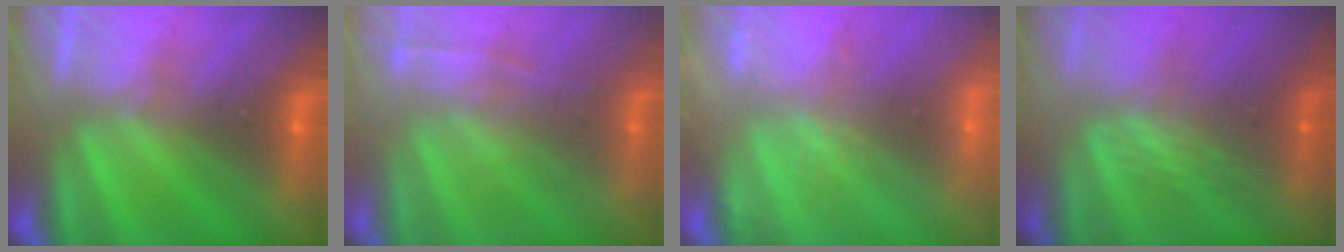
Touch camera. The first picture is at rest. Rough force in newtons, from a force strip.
{"total": 2.0}
{"total": 2.0}
{"total": 2.4}